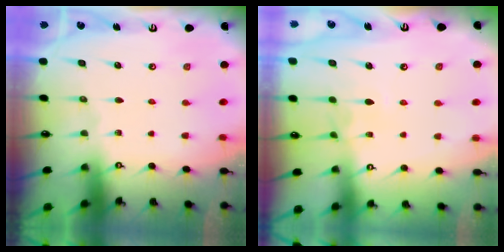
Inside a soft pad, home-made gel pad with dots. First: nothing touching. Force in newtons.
{"total": 3.3, "press": 3.3, "slide": 0.5}